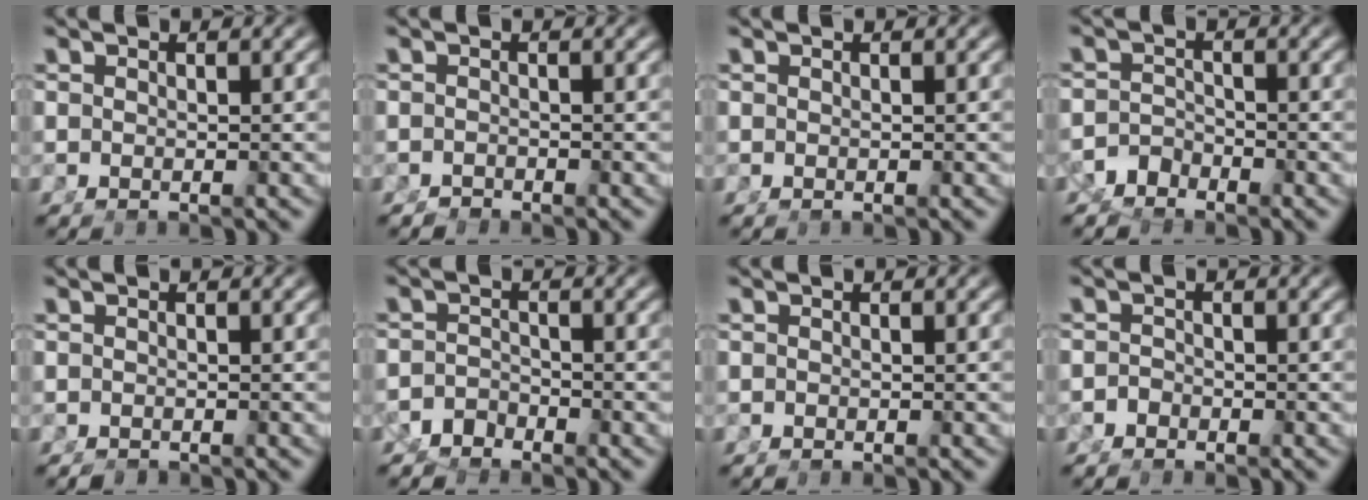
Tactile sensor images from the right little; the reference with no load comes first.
{"total": 1.2, "force": [-0.9, -0.7, -0.4], "torque": [0.006, -0.011, -0.011]}
{"total": 0.0}
{"total": 2.8, "force": [-2.5, 1.3, 0.2], "torque": [-0.008, -0.011, -0.040]}
{"total": 0.9, "force": [-0.6, -0.7, -0.2], "torque": [0.003, -0.007, -0.006]}
{"total": 2.5, "force": [-2.4, 0.7, -0.1], "torque": [0.001, -0.014, -0.037]}
{"total": 0.7, "force": [-0.1, -0.7, -0.1], "torque": [0.004, -0.002, 0.000]}
{"total": 1.2, "force": [-1.1, -0.1, -0.3], "torque": [0.008, -0.010, -0.017]}